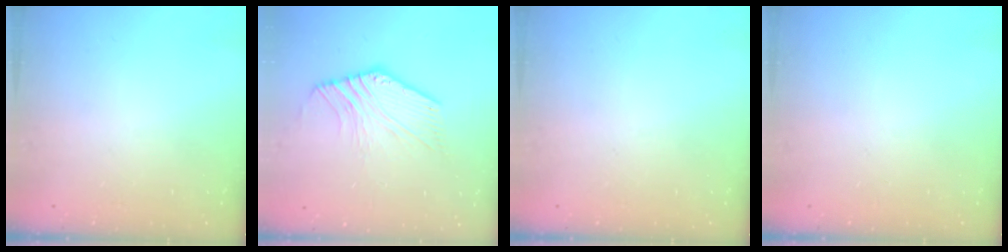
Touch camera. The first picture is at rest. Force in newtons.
{"total": 2.6, "press": 2.4, "slide": 0.8}
{"total": 0.0}
{"total": 0.0}